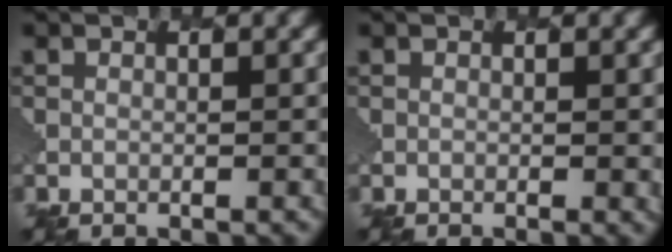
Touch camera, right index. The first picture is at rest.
{"total": 1.4, "force": [-0.1, 0.6, 1.3], "torque": [-0.012, -0.005, 0.002]}